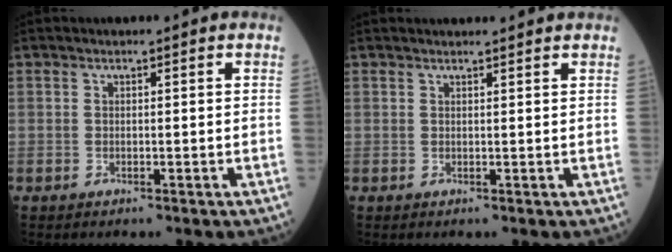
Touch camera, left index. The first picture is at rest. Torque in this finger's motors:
{"motor_torque": [-0.86, -1.27, -0.03, 0.01]}